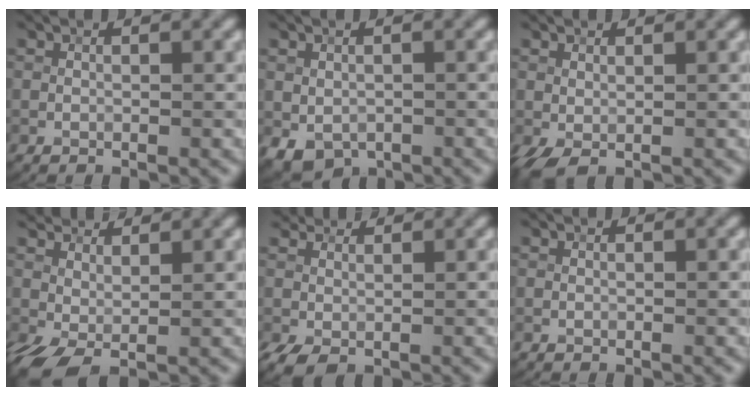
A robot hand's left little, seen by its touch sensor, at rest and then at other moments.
{"total": 3.1, "force": [-1.1, 2.3, 1.8], "torque": [-0.031, -0.011, -0.016]}
{"total": 1.3, "force": [-0.1, 0.5, 1.2], "torque": [-0.036, 0.001, -0.002]}
{"total": 5.5, "force": [1.8, 3.2, 4.1], "torque": [-0.094, 0.008, 0.029]}
{"total": 3.9, "force": [1.2, 2.7, 2.5], "torque": [-0.061, 0.005, 0.020]}
{"total": 0.0}